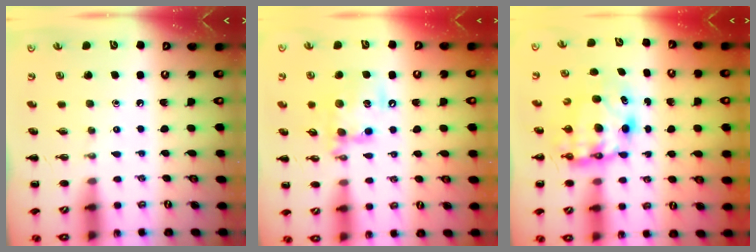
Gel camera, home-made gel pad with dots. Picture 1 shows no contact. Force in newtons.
{"total": 14.7, "press": 14.5, "slide": 2.7}
{"total": 6.9, "press": 6.6, "slide": 1.9}